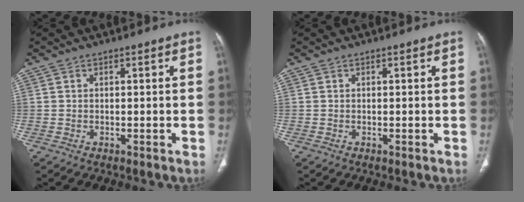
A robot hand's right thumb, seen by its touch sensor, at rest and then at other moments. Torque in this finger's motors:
{"motor_torque": [0.05, 0.05, 0.00, 0.00, 0.00]}